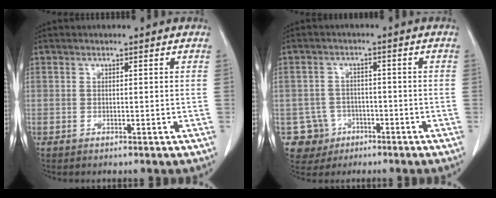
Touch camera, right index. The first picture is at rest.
{"total": 5.5, "force": [-2.3, 5.0, -0.1], "torque": [0.002, 0.011, -0.034]}